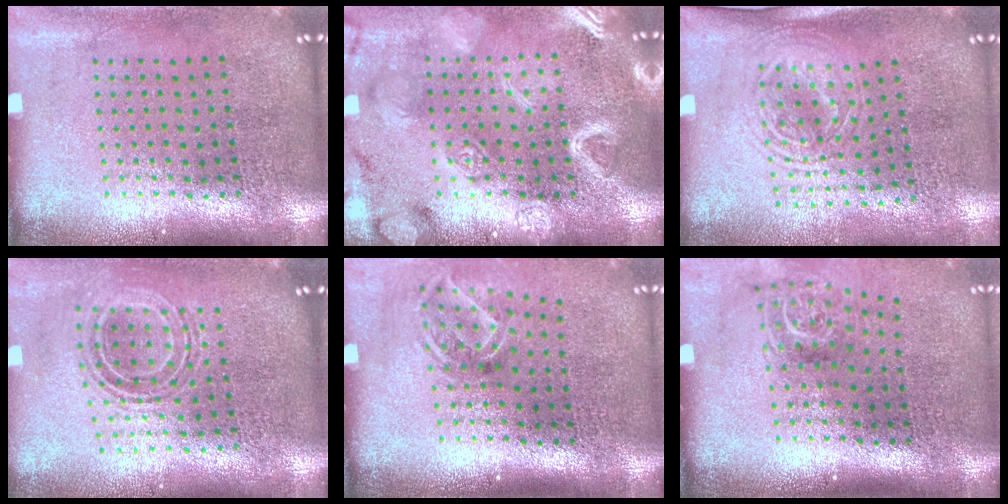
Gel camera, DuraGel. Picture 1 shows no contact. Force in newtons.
{"total": 5.2, "press": 5.2, "slide": 0.6}
{"total": 1.6, "press": 1.3, "slide": 0.9}
{"total": 0.8, "press": 0.8, "slide": 0.1}
{"total": 2.0, "press": 1.3, "slide": 1.4}
{"total": 1.8, "press": 1.3, "slide": 1.3}